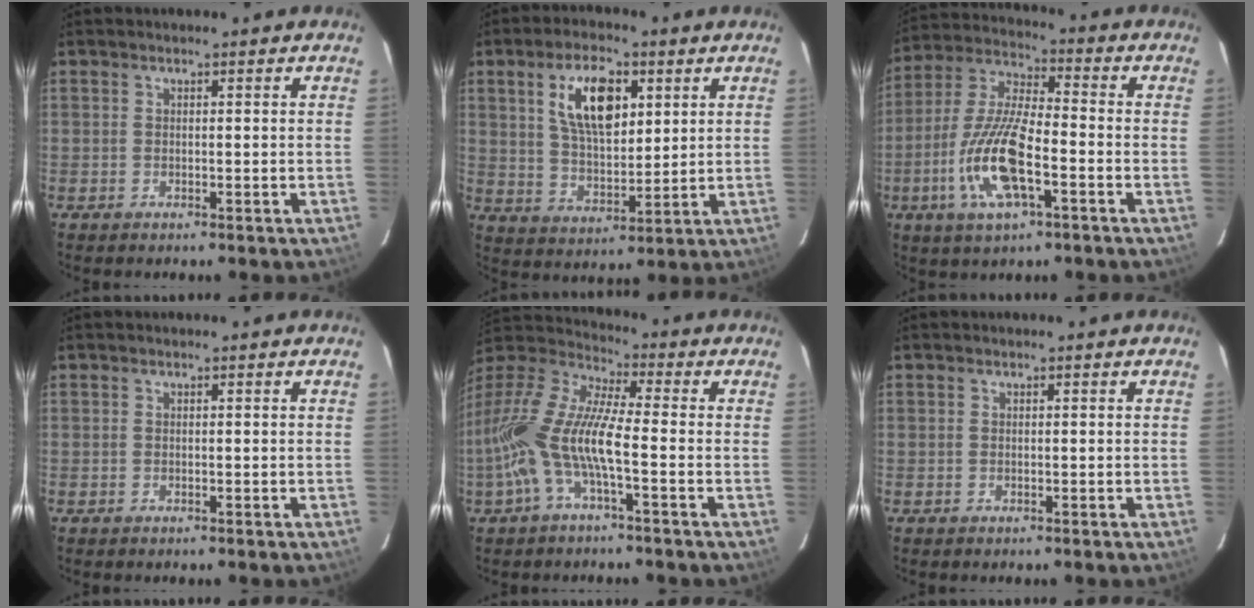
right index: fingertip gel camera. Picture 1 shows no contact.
{"total": 11.9, "force": [4.6, 5.6, 9.4], "torque": [-0.171, 0.014, 0.087]}
{"total": 14.9, "force": [-5.3, 4.5, 13.2], "torque": [-0.280, -0.008, -0.105]}
{"total": 0.0}
{"total": 15.1, "force": [-4.0, 3.6, 14.1], "torque": [-0.277, -0.005, -0.086]}
{"total": 0.0}